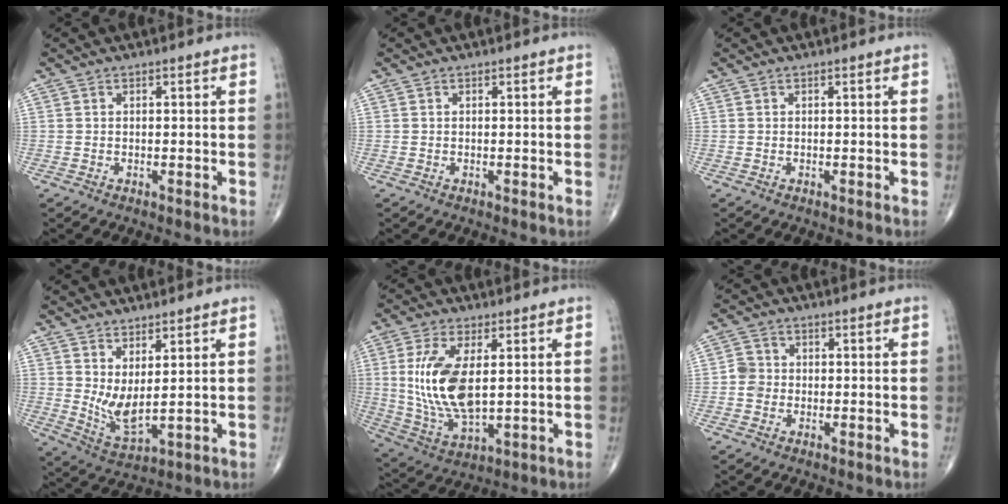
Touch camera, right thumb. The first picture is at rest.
{"total": 0.0}
{"total": 0.0}
{"total": 6.9, "force": [2.1, 2.3, 6.2], "torque": [-0.120, -0.038, 0.050]}
{"total": 13.9, "force": [1.9, 6.4, 12.2], "torque": [-0.253, -0.017, 0.050]}
{"total": 2.8, "force": [-0.6, 2.5, 0.9], "torque": [-0.003, 0.007, -0.017]}